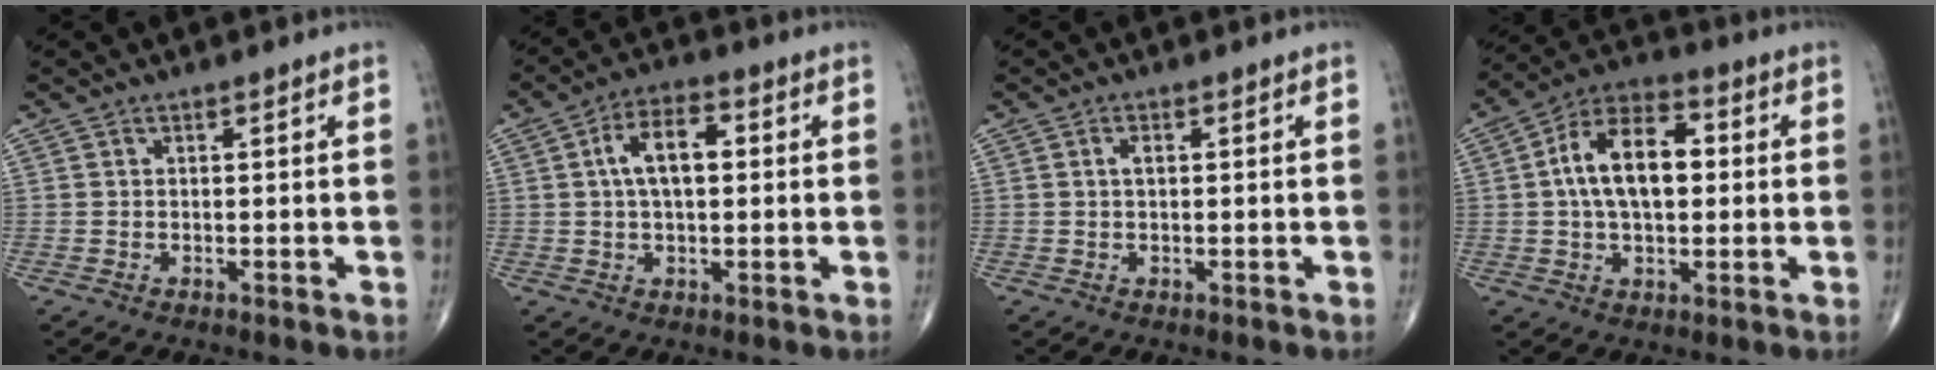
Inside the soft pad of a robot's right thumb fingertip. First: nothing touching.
{"total": 8.7, "force": [1.3, 4.4, 7.3], "torque": [-0.126, 0.018, 0.018]}
{"total": 1.4, "force": [0.2, 0.7, 1.2], "torque": [-0.023, 0.003, 0.003]}
{"total": 13.9, "force": [1.3, 7.8, 11.4], "torque": [-0.189, 0.026, 0.014]}